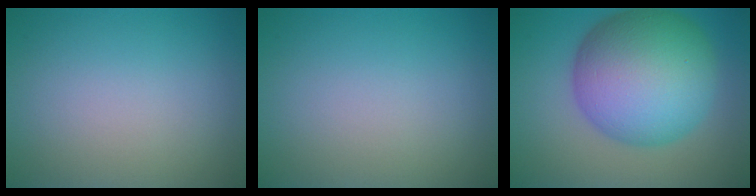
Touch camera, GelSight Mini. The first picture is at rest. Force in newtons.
{"total": 0.0}
{"total": 13.3, "press": 13.3, "slide": 0.1}